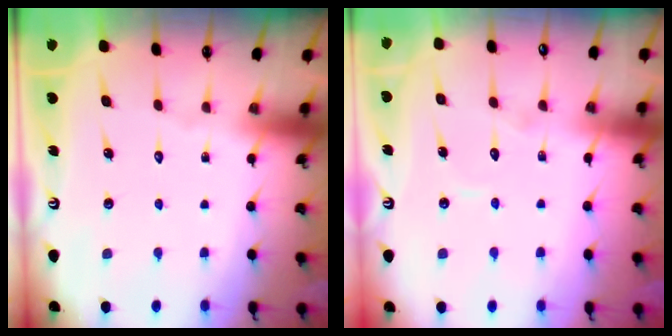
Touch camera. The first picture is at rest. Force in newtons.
{"total": 4.7, "press": 4.7, "slide": 0.4}